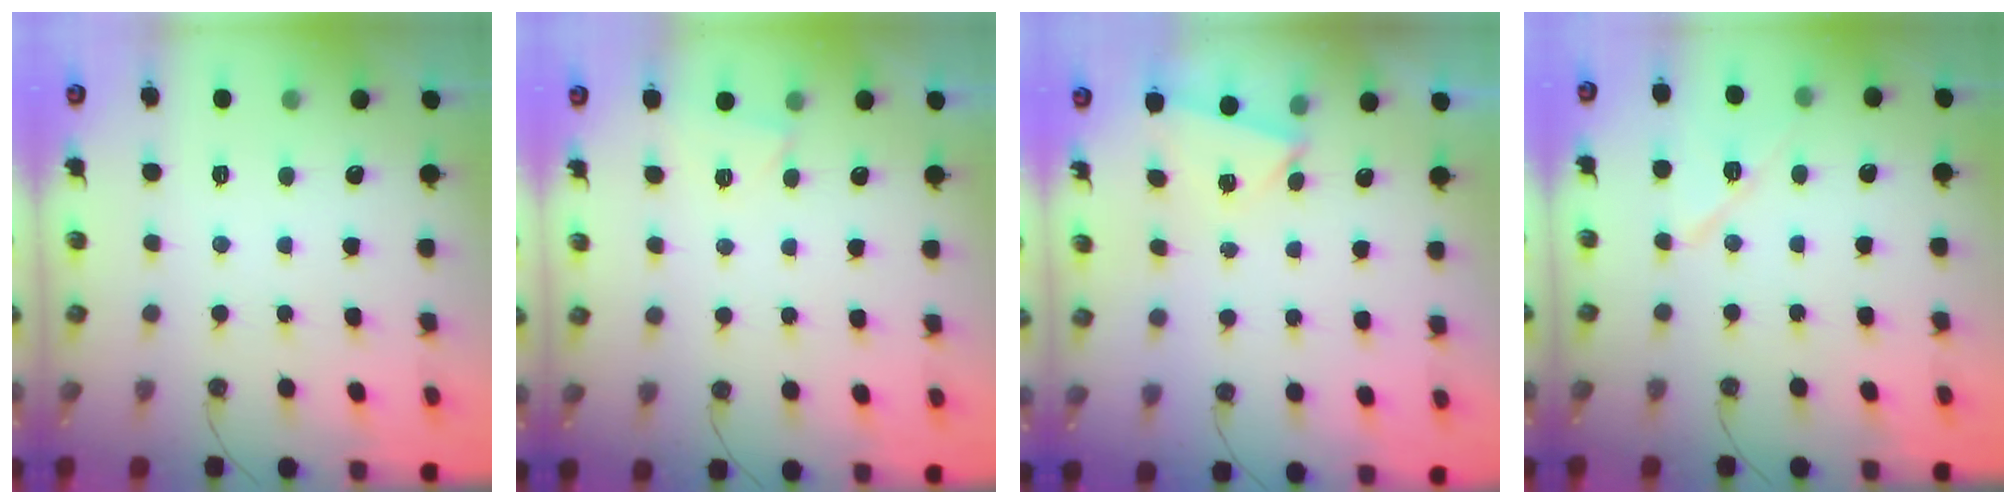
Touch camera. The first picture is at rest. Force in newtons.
{"total": 2.1, "press": 1.9, "slide": 0.9}
{"total": 2.2, "press": 1.2, "slide": 1.8}
{"total": 9.1, "press": 9.0, "slide": 1.7}